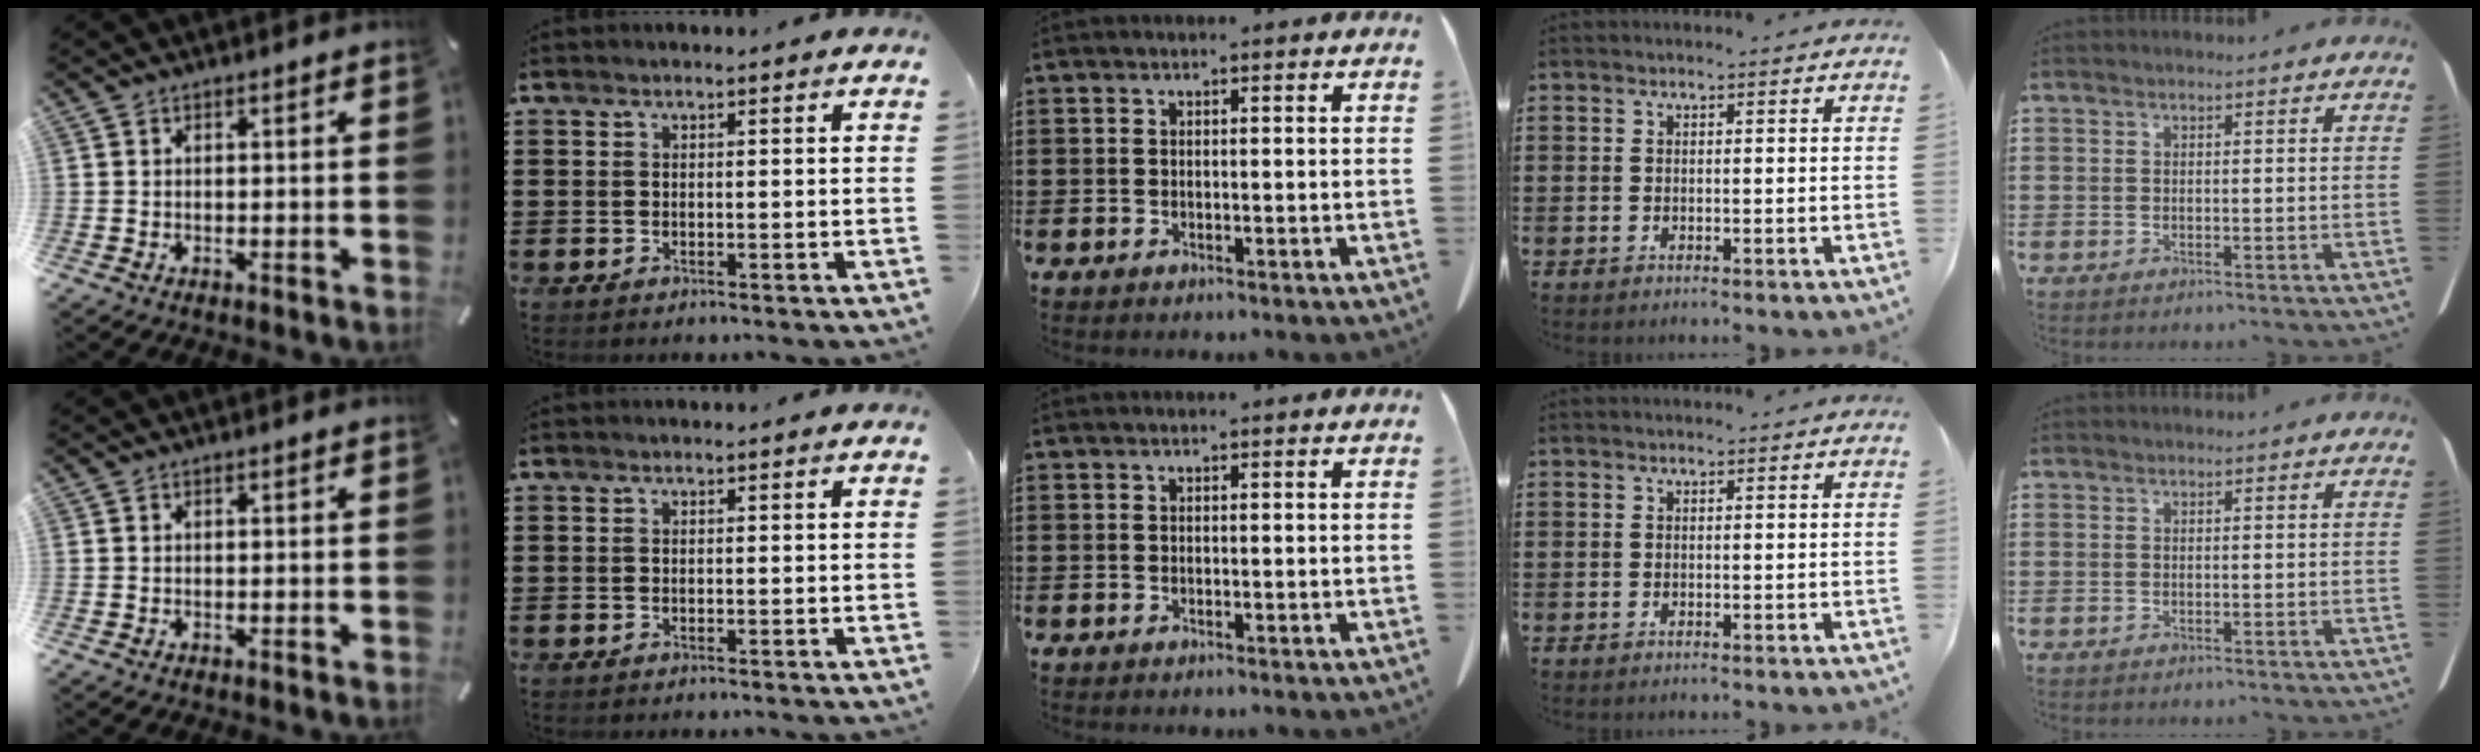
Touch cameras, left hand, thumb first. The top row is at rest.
{}